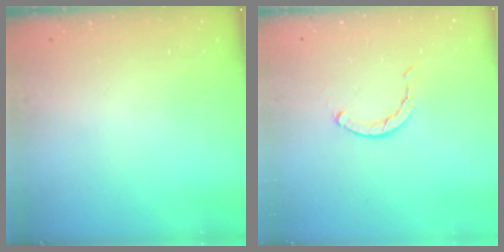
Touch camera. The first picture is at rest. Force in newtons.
{"total": 0.5, "press": 0.5, "slide": 0.2}